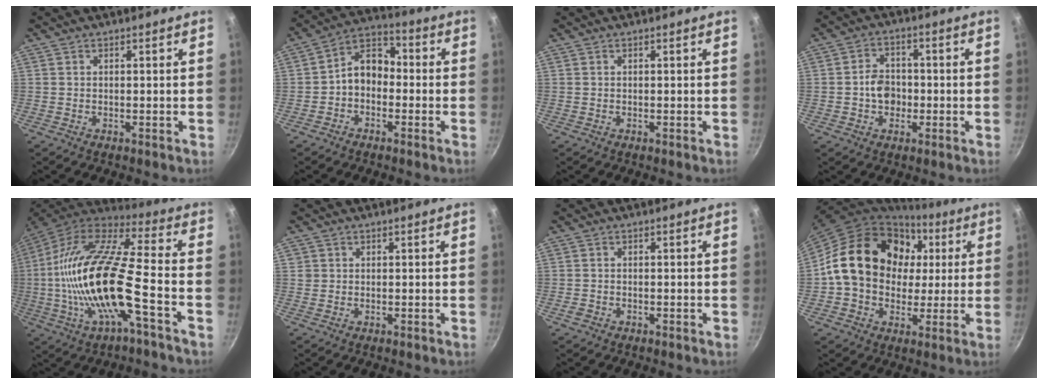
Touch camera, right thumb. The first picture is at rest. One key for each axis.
{"total": 8.0, "fx": -1.4, "fy": 6.0, "fz": 5.2, "tx": -0.055, "ty": 0.040, "tz": -0.043}
{"total": 0.0}
{"total": 5.9, "fx": -1.0, "fy": 4.7, "fz": 3.3, "tx": -0.027, "ty": 0.016, "tz": -0.022}
{"total": 22.9, "fx": -5.1, "fy": 6.3, "fz": 21.5, "tx": -0.406, "ty": 0.029, "tz": -0.109}
{"total": 1.0, "fx": 0.2, "fy": 1.0, "fz": 0.2, "tx": 0.006, "ty": 0.007, "tz": 0.002}
{"total": 1.2, "fx": -0.7, "fy": 0.9, "fz": 0.5, "tx": -0.016, "ty": 0.005, "tz": -0.014}
{"total": 21.3, "fx": 3.8, "fy": 17.0, "fz": 12.3, "tx": -0.182, "ty": 0.024, "tz": 0.060}